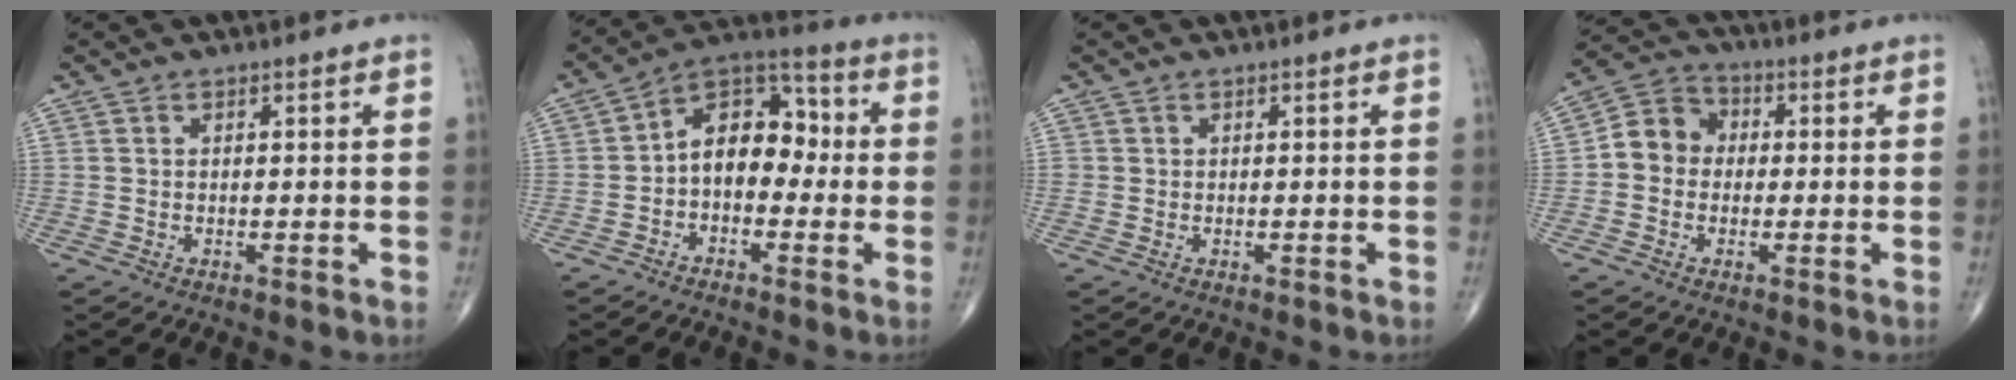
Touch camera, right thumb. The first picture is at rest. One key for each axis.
{"total": 11.5, "fx": -0.9, "fy": 7.8, "fz": 8.4, "tx": -0.097, "ty": 0.046, "tz": -0.033}
{"total": 0.6, "fx": 0.0, "fy": 0.6, "fz": 0.0, "tx": 0.006, "ty": 0.004, "tz": -0.002}
{"total": 7.4, "fx": -0.4, "fy": 6.5, "fz": 3.5, "tx": -0.040, "ty": 0.028, "tz": -0.024}